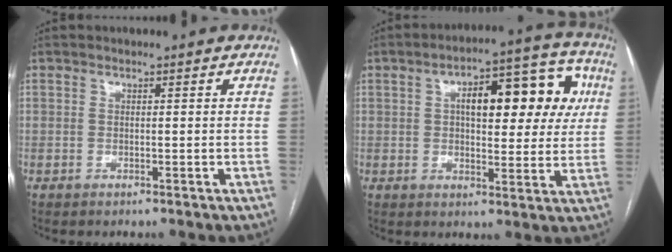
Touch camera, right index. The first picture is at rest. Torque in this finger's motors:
{"motor_torque": [0.89, -0.15, 0.31, 0.07]}